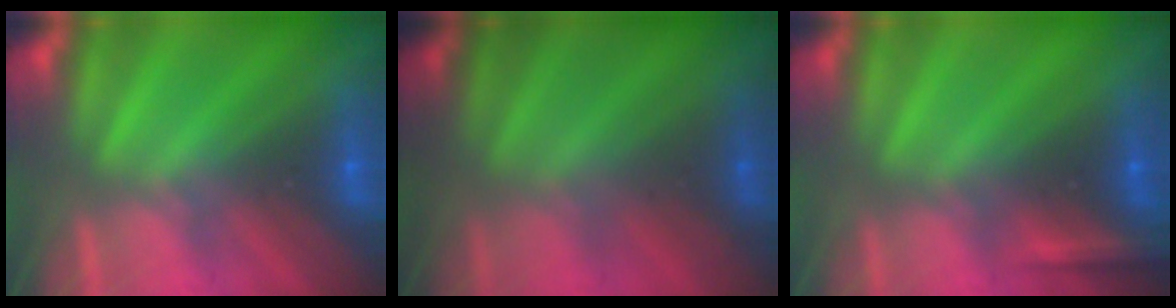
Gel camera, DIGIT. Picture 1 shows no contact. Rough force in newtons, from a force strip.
{"total": 1.7}
{"total": 2.3}